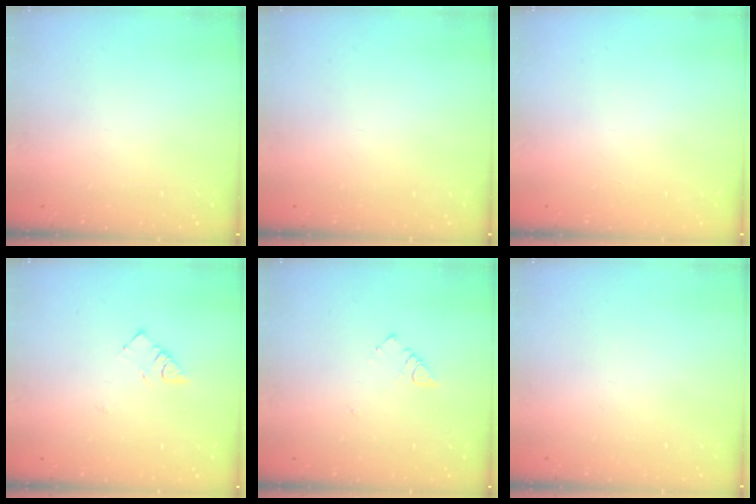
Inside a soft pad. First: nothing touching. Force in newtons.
{"total": 2.1, "press": 2.0, "slide": 0.4}
{"total": 2.8, "press": 2.8, "slide": 0.4}
{"total": 3.6, "press": 3.5, "slide": 0.5}
{"total": 3.0, "press": 2.9, "slide": 0.4}
{"total": 1.8, "press": 1.8, "slide": 0.1}